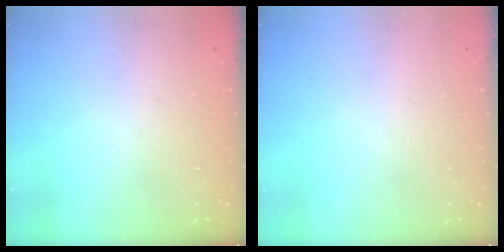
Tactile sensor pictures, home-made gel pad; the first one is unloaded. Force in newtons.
{"total": 0.0}